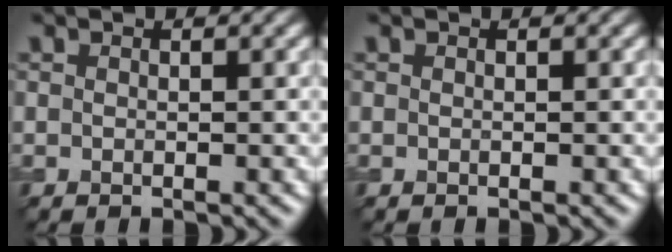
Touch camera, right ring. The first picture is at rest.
{"total": 0.0}